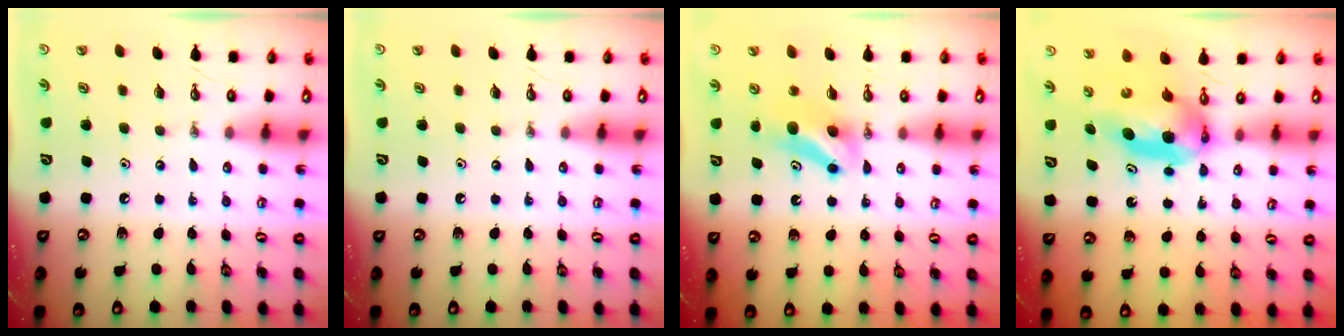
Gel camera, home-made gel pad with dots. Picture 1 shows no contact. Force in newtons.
{"total": 0.0}
{"total": 7.0, "press": 6.9, "slide": 0.8}
{"total": 7.5, "press": 5.7, "slide": 4.9}